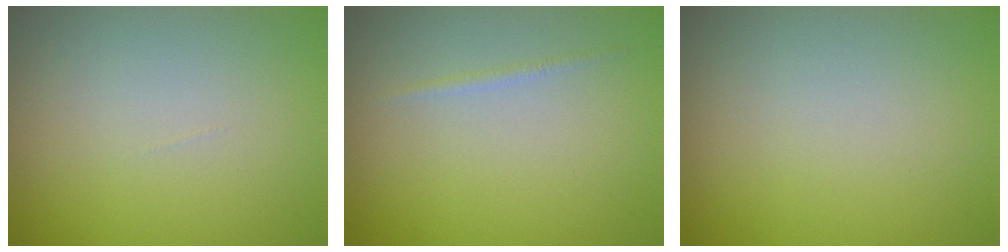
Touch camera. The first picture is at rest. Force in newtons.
{"total": 0.6, "press": 0.6, "slide": 0.1}
{"total": 0.0}